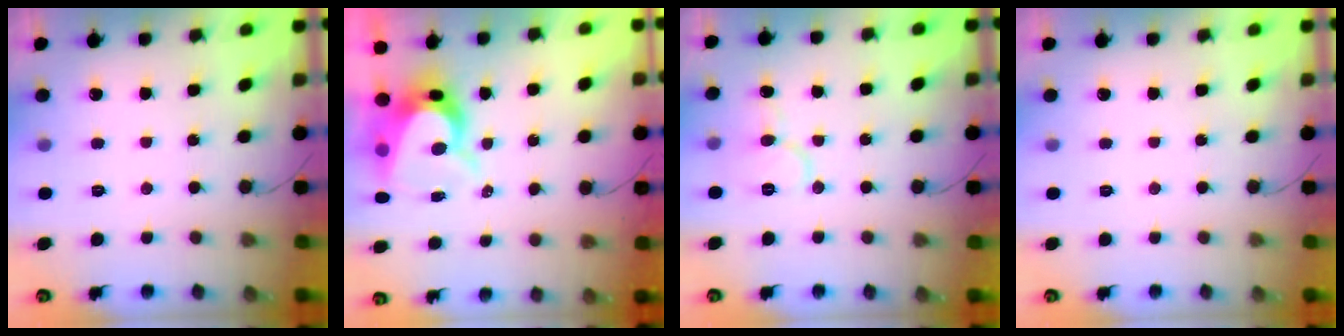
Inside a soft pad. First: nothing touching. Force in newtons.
{"total": 9.9, "press": 9.9, "slide": 0.8}
{"total": 7.6, "press": 7.5, "slide": 0.8}
{"total": 0.0}